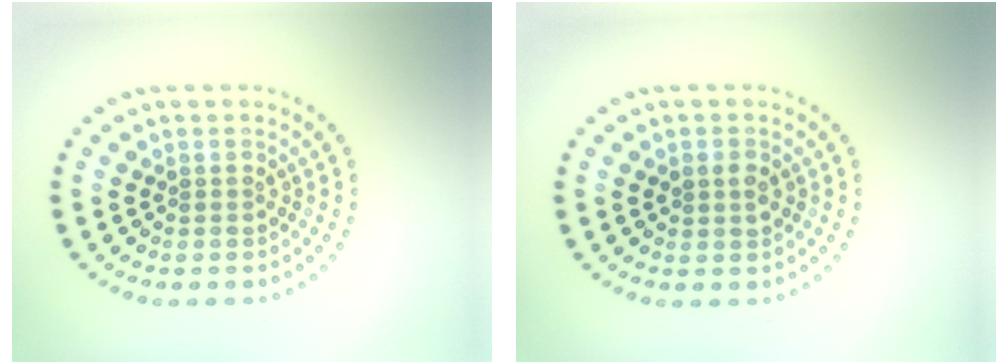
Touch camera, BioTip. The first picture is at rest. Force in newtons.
{"total": 1.5, "press": 1.5, "slide": 0.2}